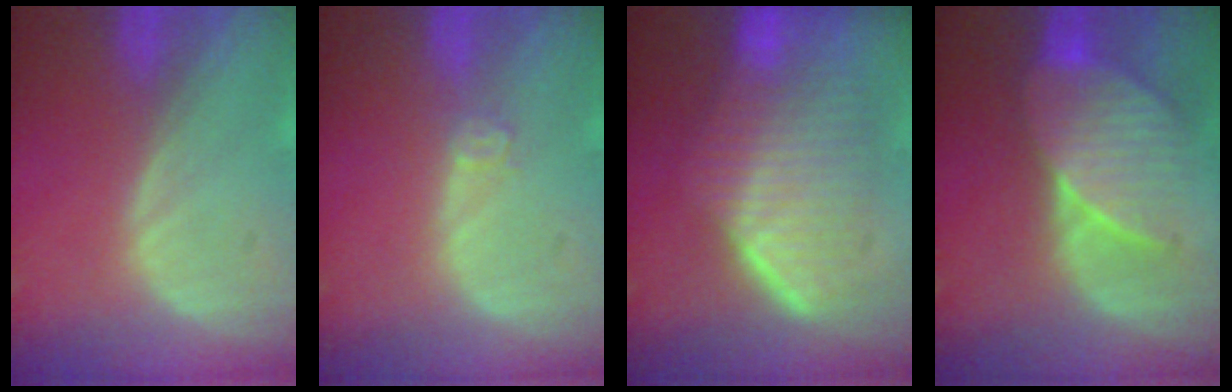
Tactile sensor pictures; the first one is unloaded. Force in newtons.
{"total": 1.7, "press": 1.4, "slide": 1.0}
{"total": 8.3, "press": 8.2, "slide": 1.4}
{"total": 7.5, "press": 7.4, "slide": 0.5}